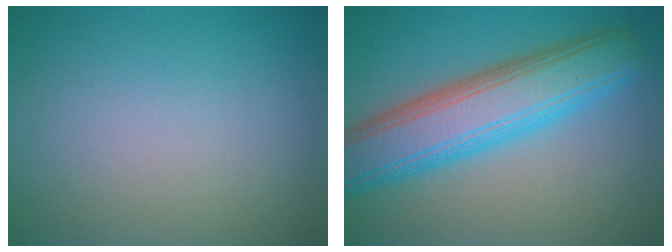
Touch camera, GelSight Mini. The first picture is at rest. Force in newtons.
{"total": 8.5, "press": 8.5, "slide": 0.2}